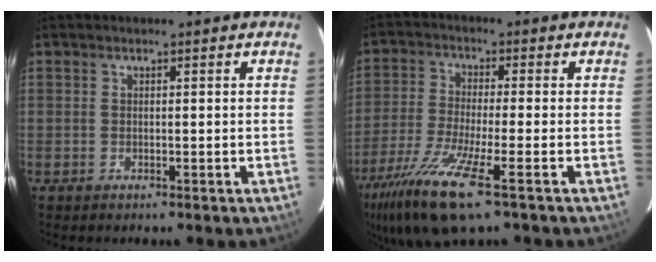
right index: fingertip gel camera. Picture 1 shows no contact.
{"total": 13.6, "force": [-8.1, 1.8, 10.8], "torque": [-0.232, -0.045, -0.155]}